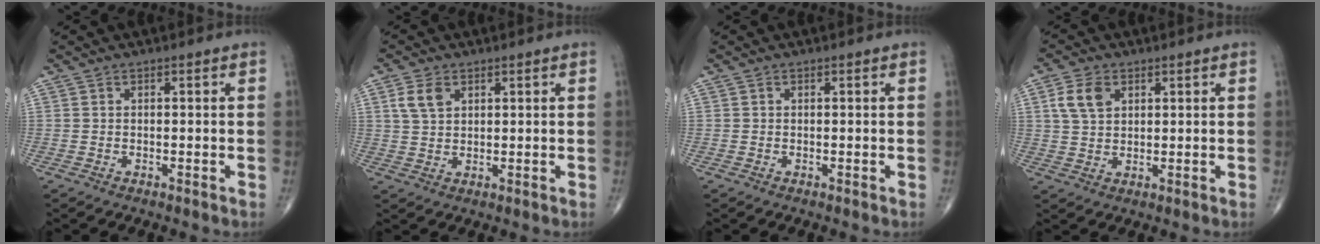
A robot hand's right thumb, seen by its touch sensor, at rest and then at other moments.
{"total": 4.4, "force": [1.9, 2.9, 2.8], "torque": [-0.050, 0.000, 0.041]}
{"total": 0.0}
{"total": 5.7, "force": [2.2, 3.8, 3.7], "torque": [-0.067, -0.001, 0.042]}